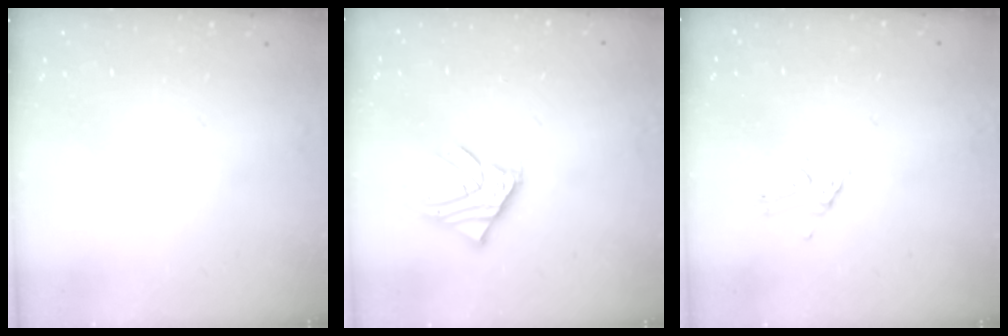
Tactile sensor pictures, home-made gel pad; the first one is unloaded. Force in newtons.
{"total": 8.9, "press": 8.8, "slide": 1.5}
{"total": 1.1, "press": 1.1, "slide": 0.0}